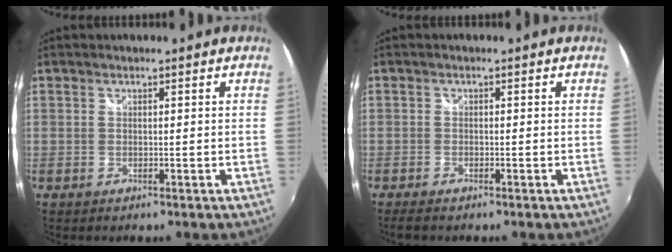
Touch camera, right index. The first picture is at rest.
{"total": 2.8, "force": [-2.3, 0.8, 1.4], "torque": [-0.034, -0.012, -0.043]}